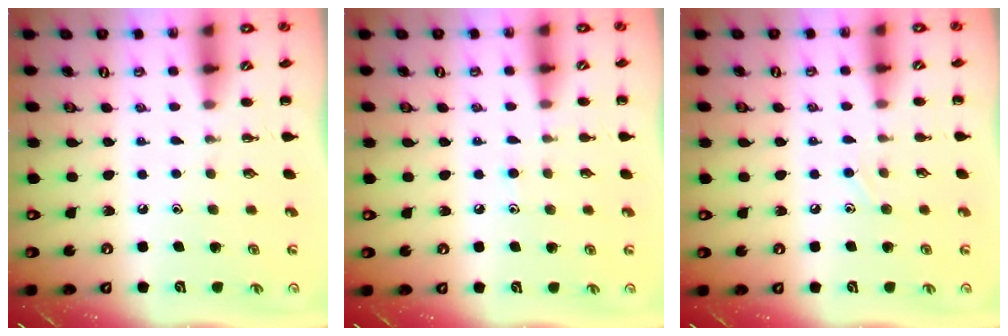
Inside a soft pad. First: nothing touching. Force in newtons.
{"total": 6.2, "press": 5.8, "slide": 2.3}
{"total": 6.7, "press": 6.3, "slide": 2.3}